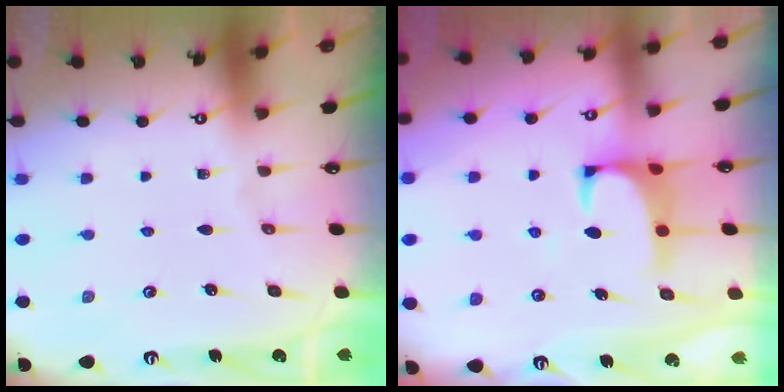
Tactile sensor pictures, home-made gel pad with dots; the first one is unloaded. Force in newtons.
{"total": 1.6, "press": 1.3, "slide": 0.9}